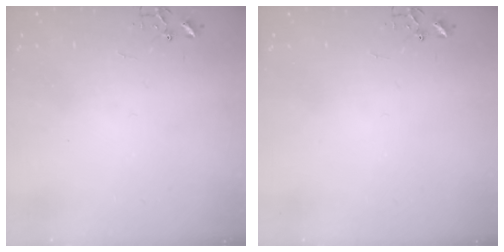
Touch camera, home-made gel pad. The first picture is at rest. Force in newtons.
{"total": 0.0}